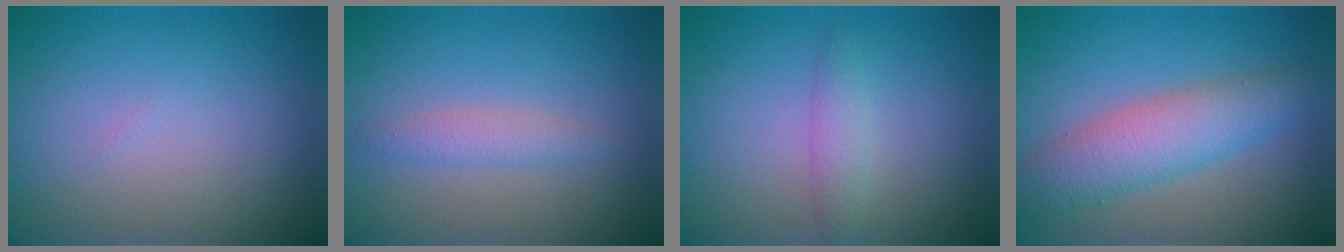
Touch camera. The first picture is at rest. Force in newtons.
{"total": 1.6, "press": 1.6, "slide": 0.0}
{"total": 1.5, "press": 1.5, "slide": 0.0}
{"total": 5.3, "press": 5.3, "slide": 0.1}